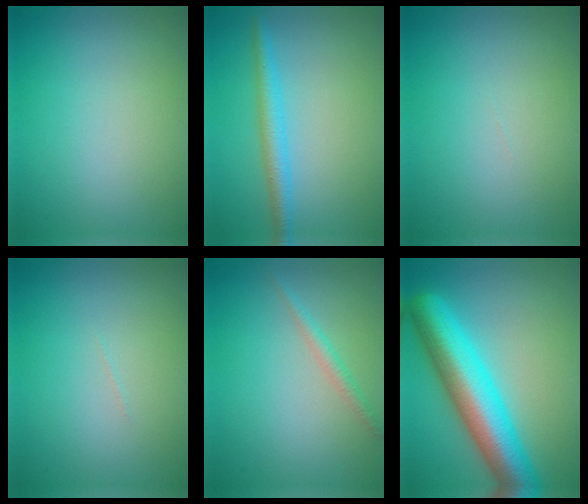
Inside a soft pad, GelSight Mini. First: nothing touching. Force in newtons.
{"total": 2.7, "press": 2.7, "slide": 0.1}
{"total": 0.0}
{"total": 0.0}
{"total": 1.3, "press": 1.3, "slide": 0.1}
{"total": 10.3, "press": 10.3, "slide": 0.4}